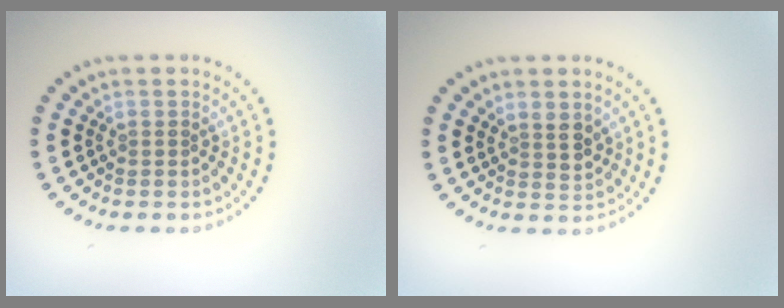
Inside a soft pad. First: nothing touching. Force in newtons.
{"total": 1.9, "press": 1.7, "slide": 0.9}